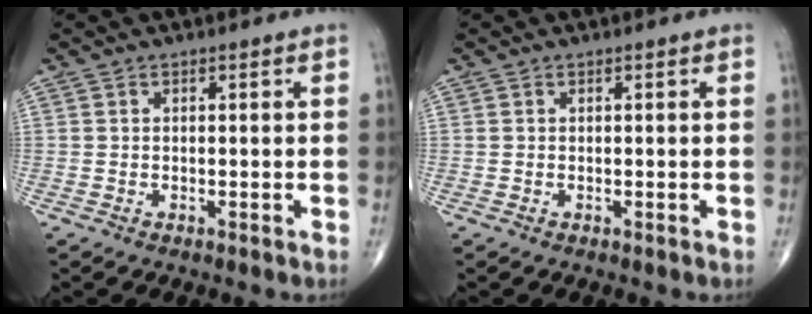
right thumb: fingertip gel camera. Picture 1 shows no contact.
{"total": 0.0}